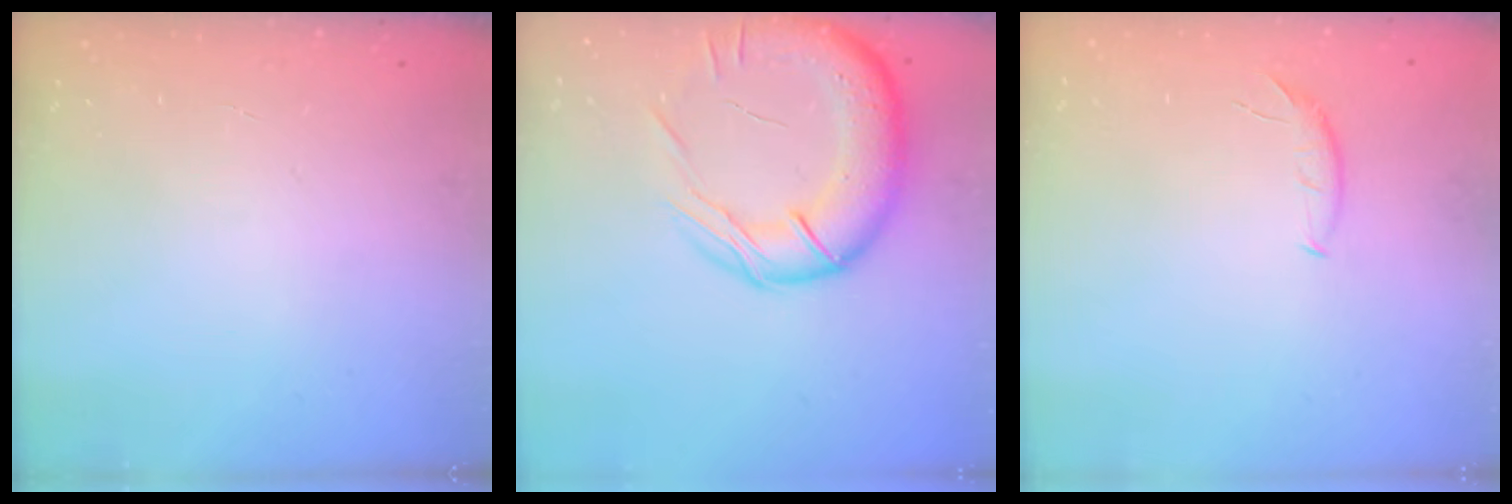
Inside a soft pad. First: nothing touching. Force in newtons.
{"total": 19.3, "press": 19.1, "slide": 2.8}
{"total": 5.5, "press": 5.5, "slide": 0.5}